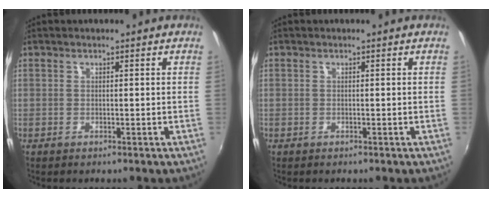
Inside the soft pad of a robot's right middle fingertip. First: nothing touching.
{"total": 0.0}